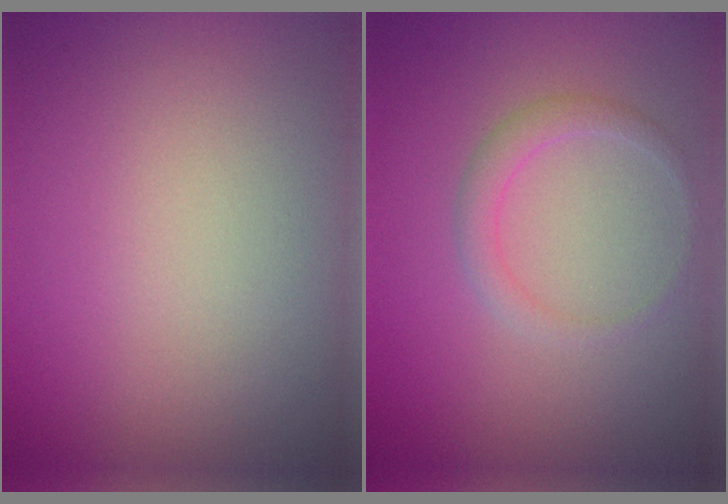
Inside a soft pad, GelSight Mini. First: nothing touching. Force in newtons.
{"total": 1.6, "press": 1.6, "slide": 0.1}